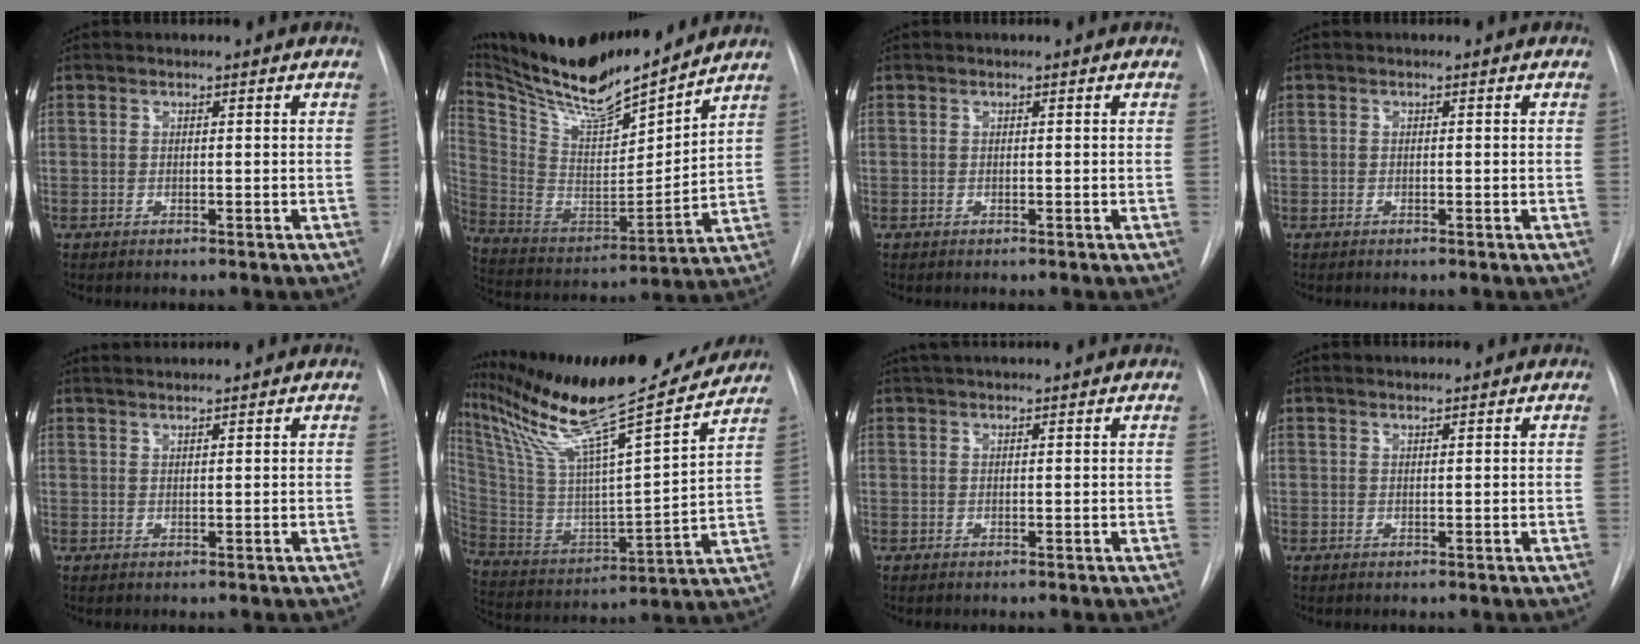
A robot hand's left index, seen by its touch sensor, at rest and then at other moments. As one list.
[{"total": 22.1, "force": [19.8, 2.6, 9.5], "torque": [-0.190, -0.014, 0.339]}, {"total": 0.0}, {"total": 0.0}, {"total": 4.3, "force": [4.1, -0.1, 1.4], "torque": [-0.022, 0.026, 0.065]}, {"total": 27.5, "force": [23.0, 1.0, 15.1], "torque": [-0.281, -0.027, 0.376]}, {"total": 7.4, "force": [6.7, 0.5, 3.0], "torque": [-0.048, 0.033, 0.092]}, {"total": 1.6, "force": [1.5, 0.2, 0.4], "torque": [-0.010, 0.010, 0.027]}]